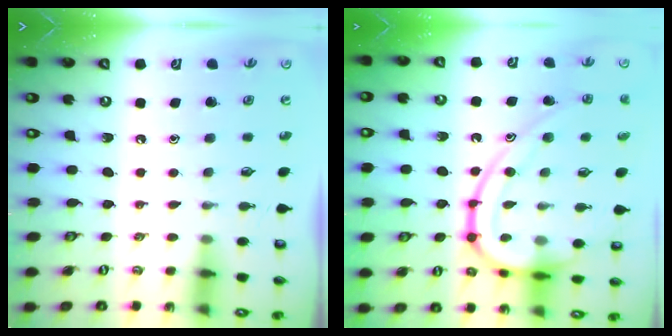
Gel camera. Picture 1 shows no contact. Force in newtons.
{"total": 18.1, "press": 18.0, "slide": 1.1}